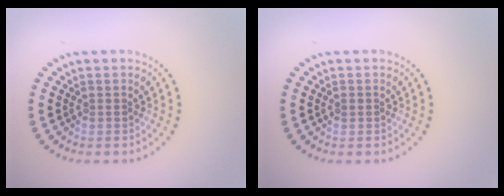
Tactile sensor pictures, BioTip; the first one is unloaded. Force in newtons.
{"total": 0.6, "press": 0.6, "slide": 0.2}